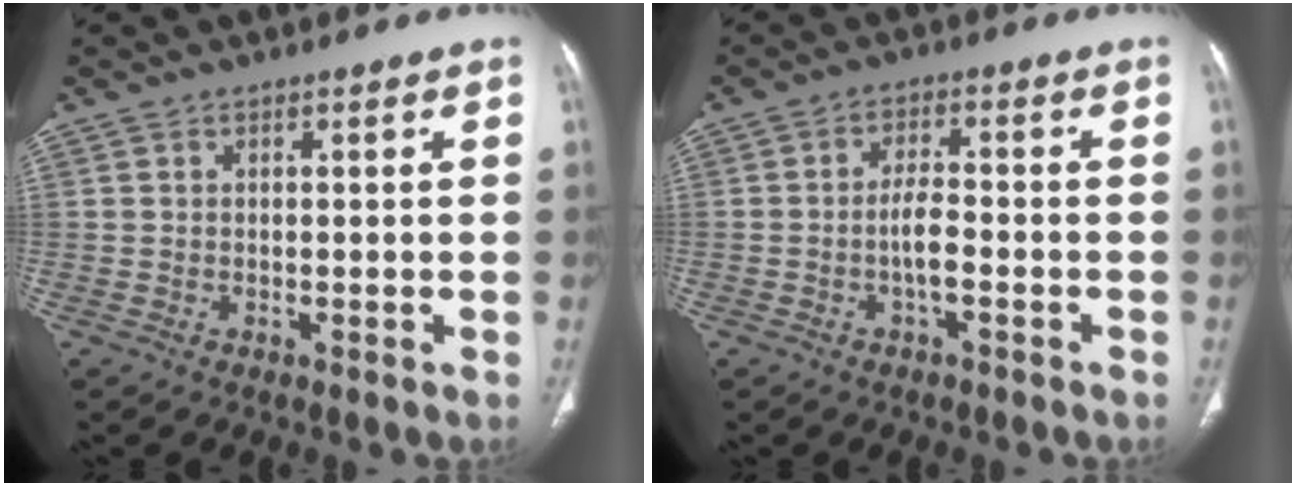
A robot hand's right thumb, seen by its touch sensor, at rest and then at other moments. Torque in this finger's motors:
{"motor_torque": [2.97, 2.04, 1.41, -1.36, 0.76]}